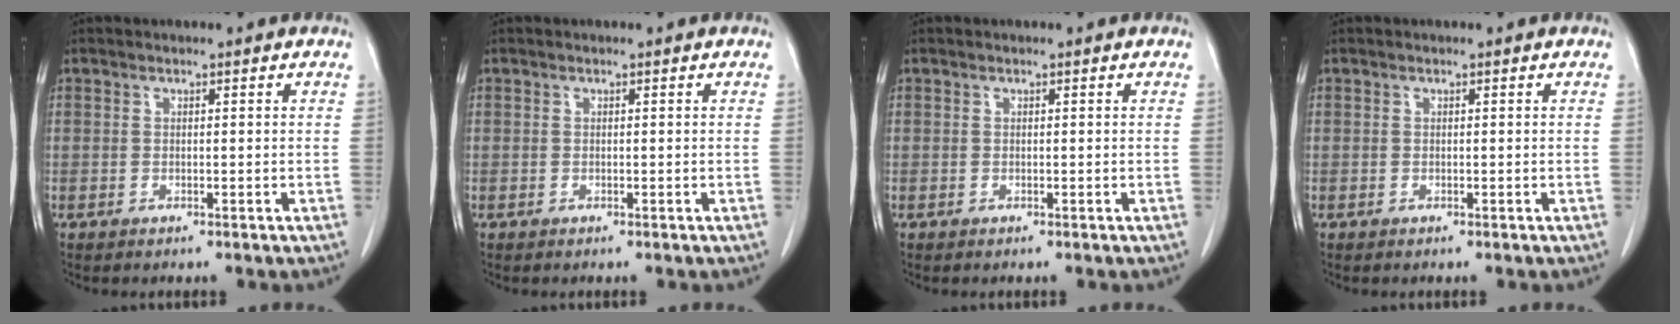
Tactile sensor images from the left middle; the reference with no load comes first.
{"total": 0.0}
{"total": 0.0}
{"total": 0.0}